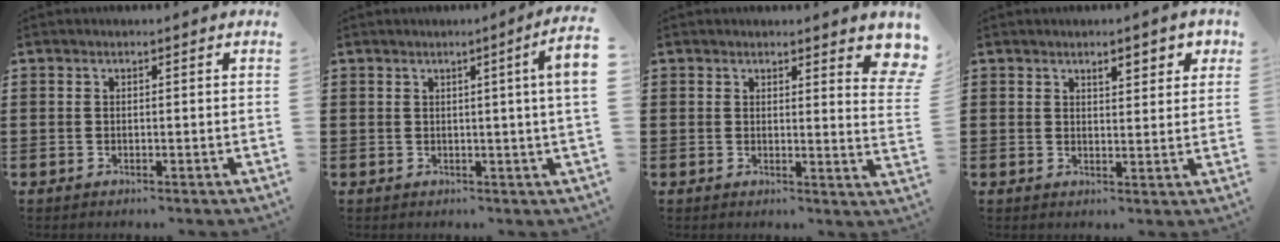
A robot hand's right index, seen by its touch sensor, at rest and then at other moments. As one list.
[{"total": 3.4, "force": [0.7, -0.9, 3.2], "torque": [-0.058, -0.010, 0.009]}, {"total": 3.0, "force": [2.6, 0.5, 1.3], "torque": [-0.012, -0.009, 0.044]}, {"total": 3.0, "force": [1.9, 1.1, 2.0], "torque": [-0.027, 0.000, 0.029]}]